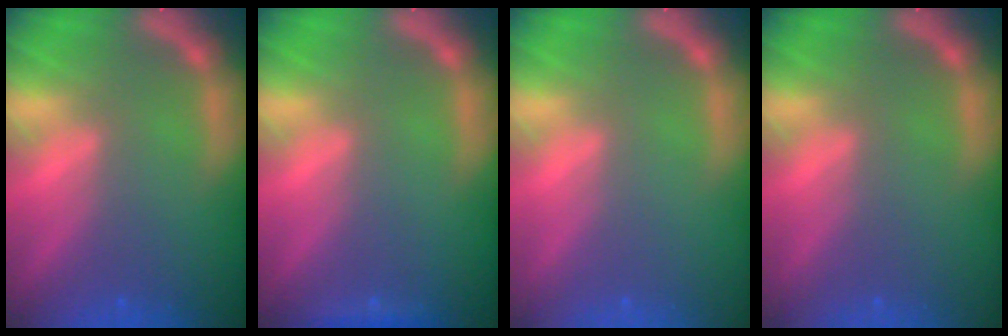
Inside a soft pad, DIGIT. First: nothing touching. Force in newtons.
{"total": 0.9}
{"total": 0.0}
{"total": 0.0}